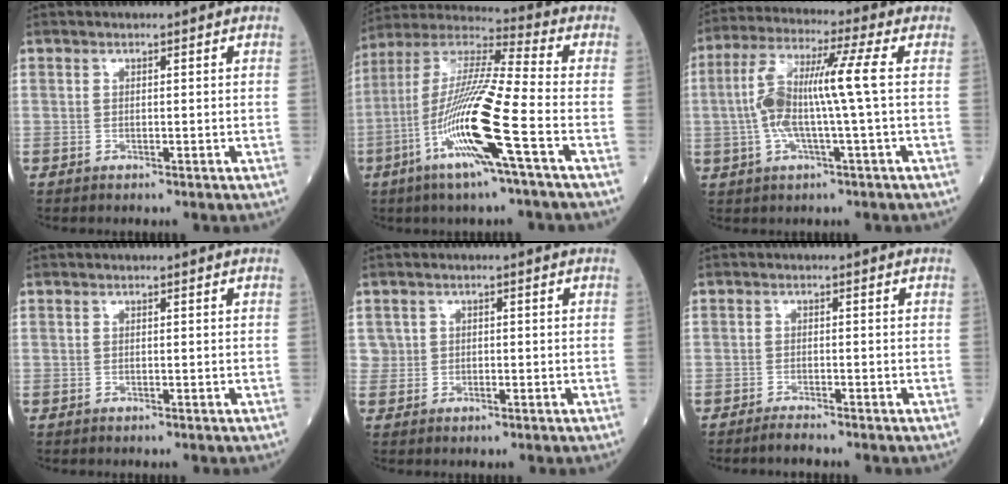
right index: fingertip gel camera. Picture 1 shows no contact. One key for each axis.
{"total": 17.0, "fx": -6.1, "fy": -0.1, "fz": 15.9, "tx": -0.324, "ty": -0.014, "tz": -0.124}
{"total": 11.0, "fx": 0.0, "fy": 0.2, "fz": 11.0, "tx": -0.221, "ty": 0.026, "tz": -0.004}
{"total": 0.0}
{"total": 1.7, "fx": 0.3, "fy": 1.7, "fz": 0.0, "tx": 0.009, "ty": 0.006, "tz": 0.004}
{"total": 1.9, "fx": -1.8, "fy": -0.2, "fz": 0.6, "tx": -0.018, "ty": -0.004, "tz": -0.033}